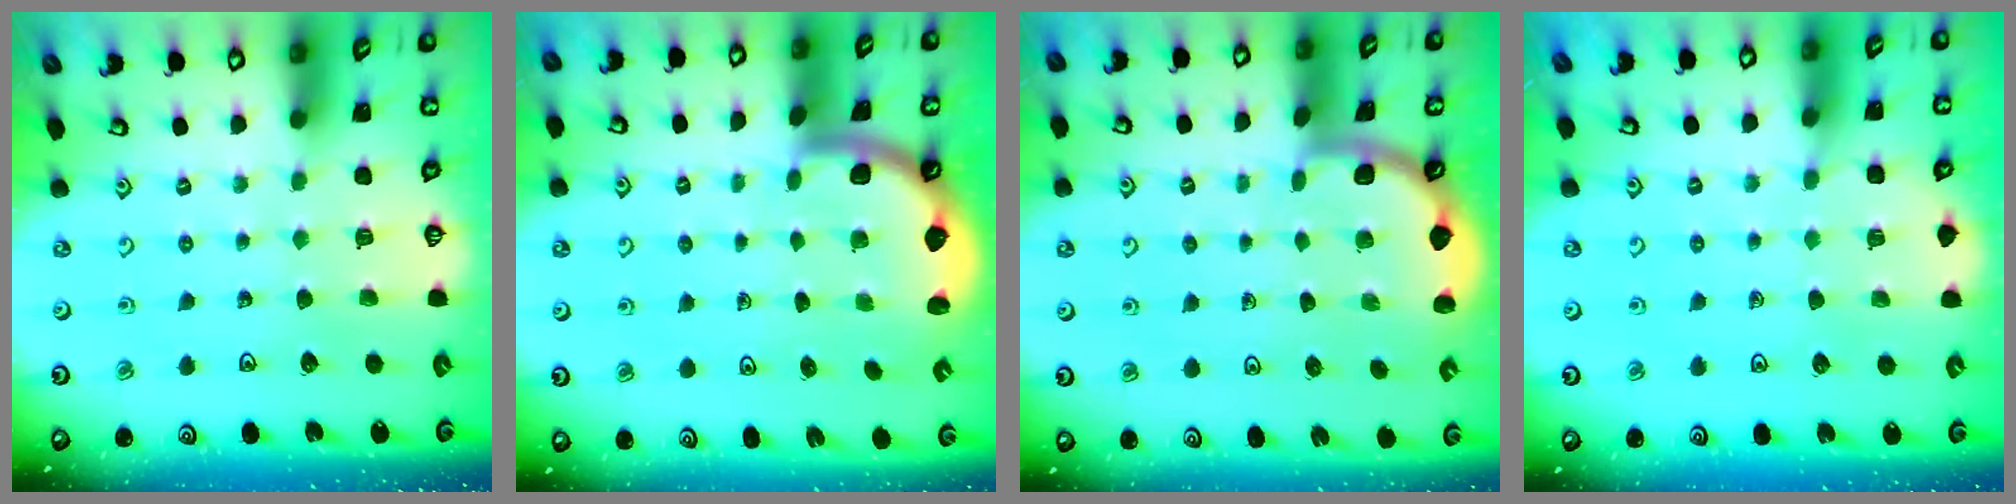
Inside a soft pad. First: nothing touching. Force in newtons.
{"total": 2.0, "press": 2.0, "slide": 0.3}
{"total": 1.8, "press": 1.8, "slide": 0.0}
{"total": 5.7, "press": 5.6, "slide": 0.8}